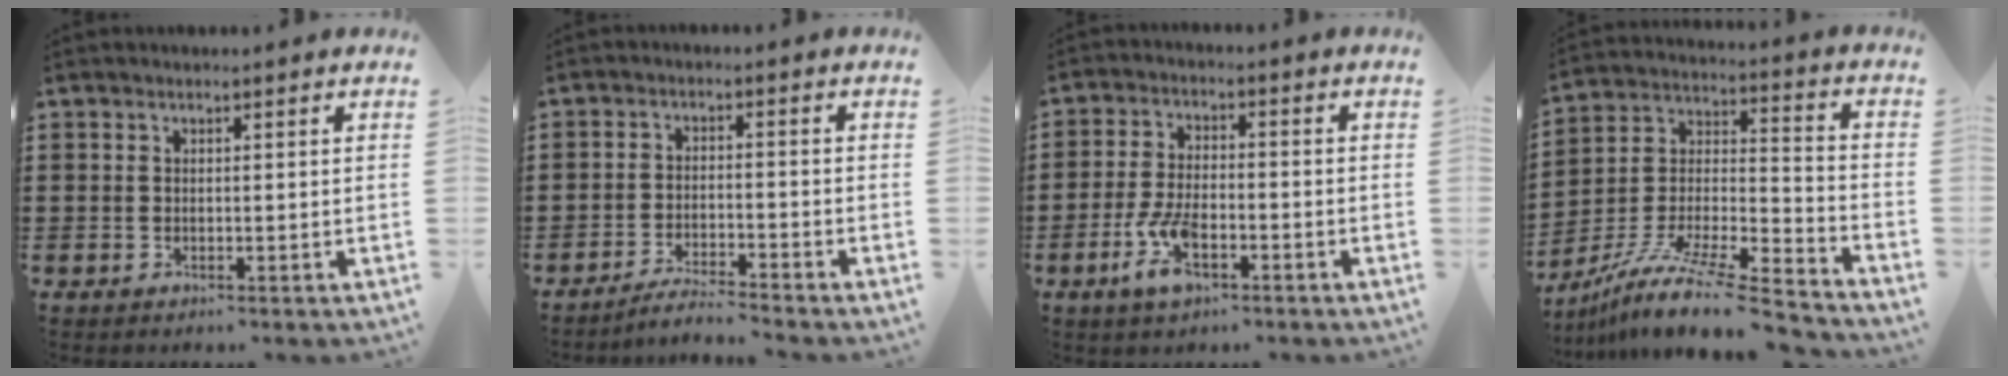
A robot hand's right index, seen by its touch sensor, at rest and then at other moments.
{"total": 3.3, "force": [-3.2, -0.2, 0.7], "torque": [-0.014, 0.001, -0.066]}
{"total": 7.0, "force": [-3.0, 2.9, 5.7], "torque": [-0.134, -0.009, -0.058]}
{"total": 11.7, "force": [-9.6, 1.1, 6.5], "torque": [-0.123, 0.010, -0.190]}